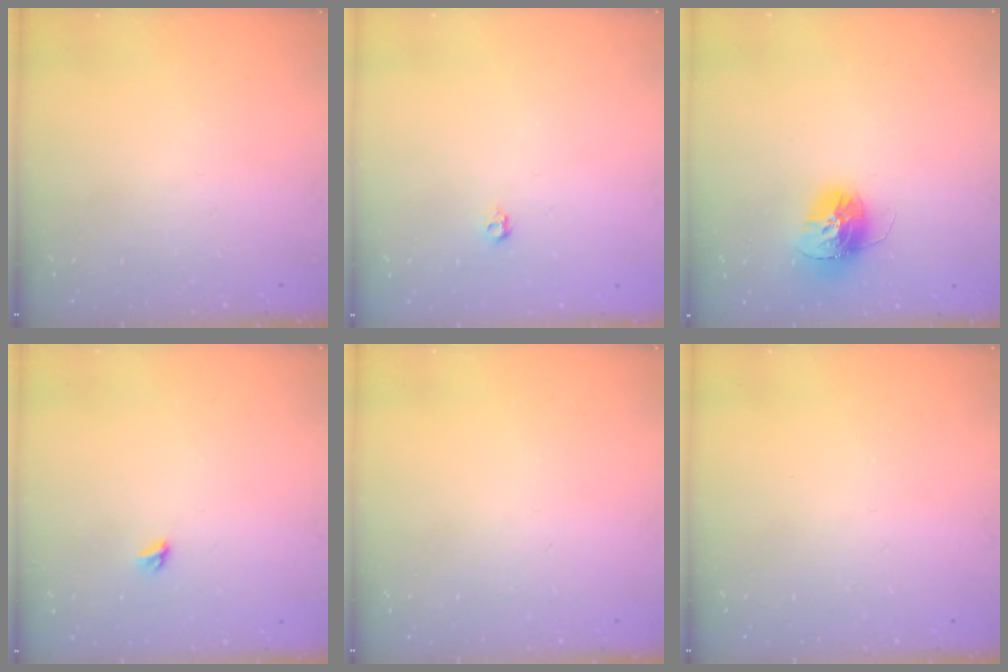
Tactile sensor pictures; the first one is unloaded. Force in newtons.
{"total": 4.0, "press": 3.9, "slide": 0.7}
{"total": 13.8, "press": 13.7, "slide": 1.3}
{"total": 4.2, "press": 4.2, "slide": 0.5}
{"total": 0.0}
{"total": 0.0}